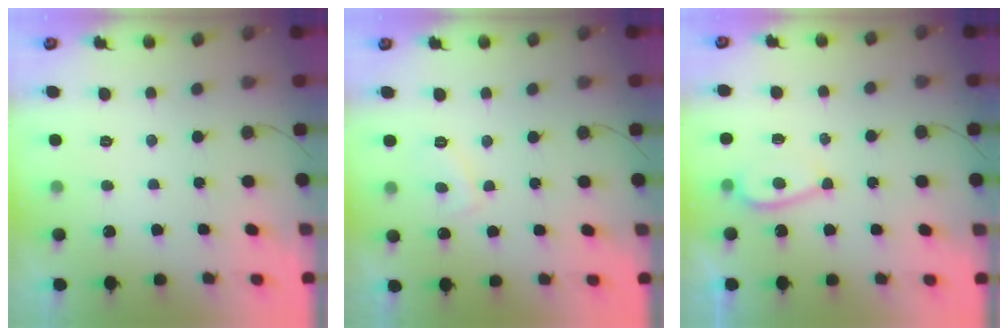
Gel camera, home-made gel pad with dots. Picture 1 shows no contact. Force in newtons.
{"total": 3.8, "press": 3.7, "slide": 0.5}
{"total": 5.5, "press": 5.3, "slide": 1.5}